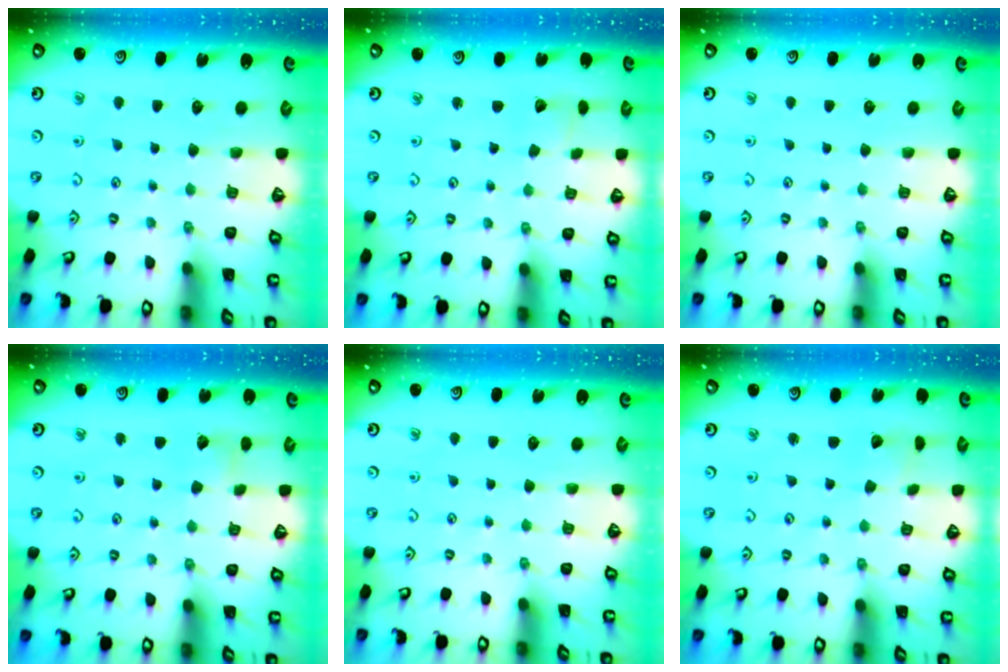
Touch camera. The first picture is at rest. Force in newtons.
{"total": 2.3, "press": 2.3, "slide": 0.1}
{"total": 0.0}
{"total": 5.2, "press": 5.1, "slide": 0.5}
{"total": 0.0}
{"total": 2.4, "press": 2.4, "slide": 0.2}